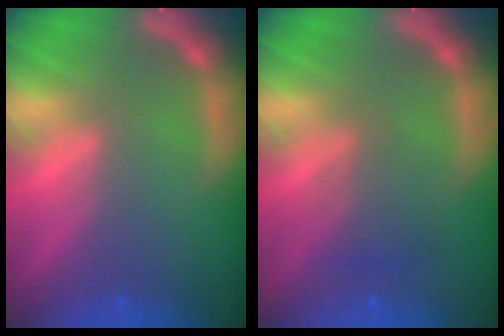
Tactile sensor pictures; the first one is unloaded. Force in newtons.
{"total": 2.5}